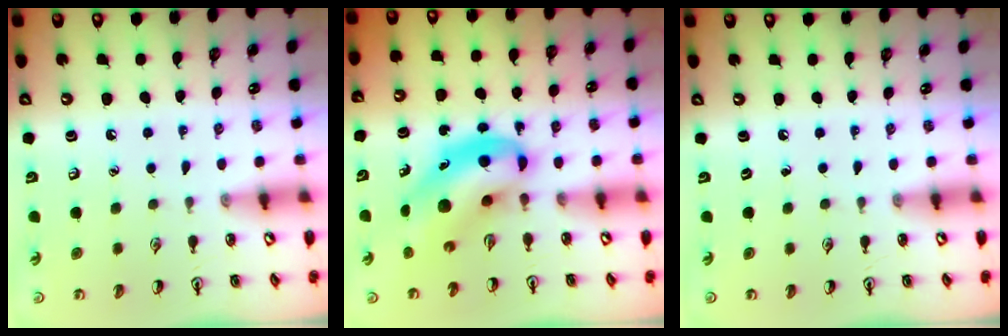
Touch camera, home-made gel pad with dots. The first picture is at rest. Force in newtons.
{"total": 8.4, "press": 8.1, "slide": 2.5}
{"total": 0.0}